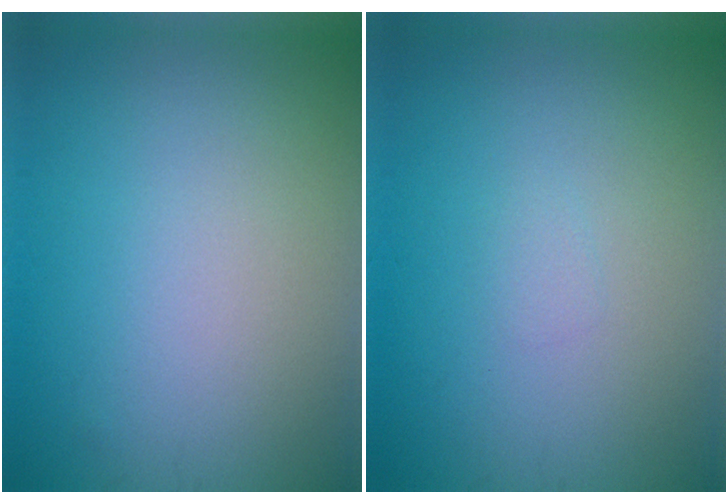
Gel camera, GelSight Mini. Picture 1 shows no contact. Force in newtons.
{"total": 0.6, "press": 0.6, "slide": 0.1}